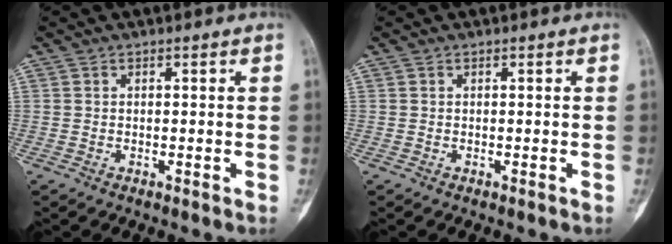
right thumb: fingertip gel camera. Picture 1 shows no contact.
{"total": 0.0}